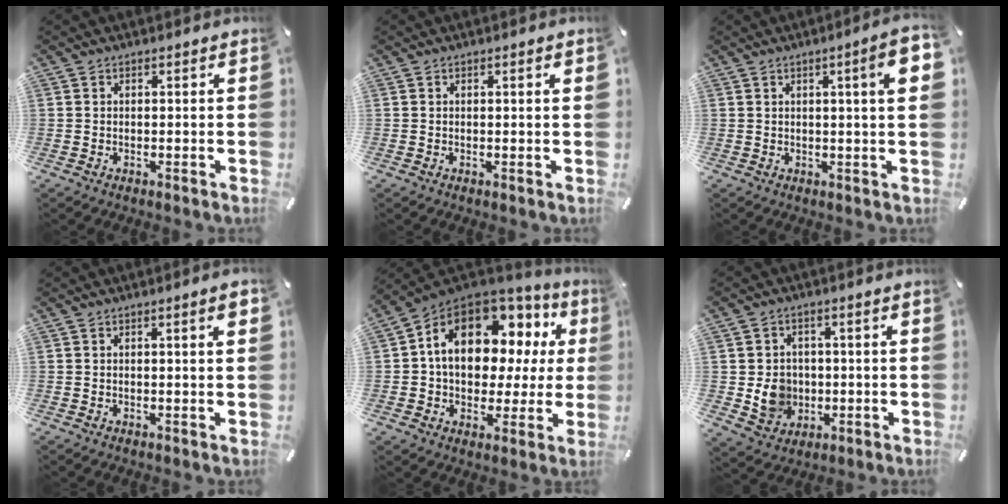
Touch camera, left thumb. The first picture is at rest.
{"total": 0.9, "force": [0.2, 0.0, 0.9], "torque": [-0.014, 0.000, 0.002]}
{"total": 7.8, "force": [2.2, 0.7, 7.5], "torque": [-0.107, -0.010, 0.028]}
{"total": 2.8, "force": [0.8, 0.4, 2.7], "torque": [-0.043, 0.000, 0.010]}
{"total": 15.7, "force": [4.6, 10.7, 10.5], "torque": [-0.180, -0.023, 0.079]}
{"total": 7.5, "force": [-0.5, 7.1, 2.3], "torque": [-0.034, 0.004, -0.007]}